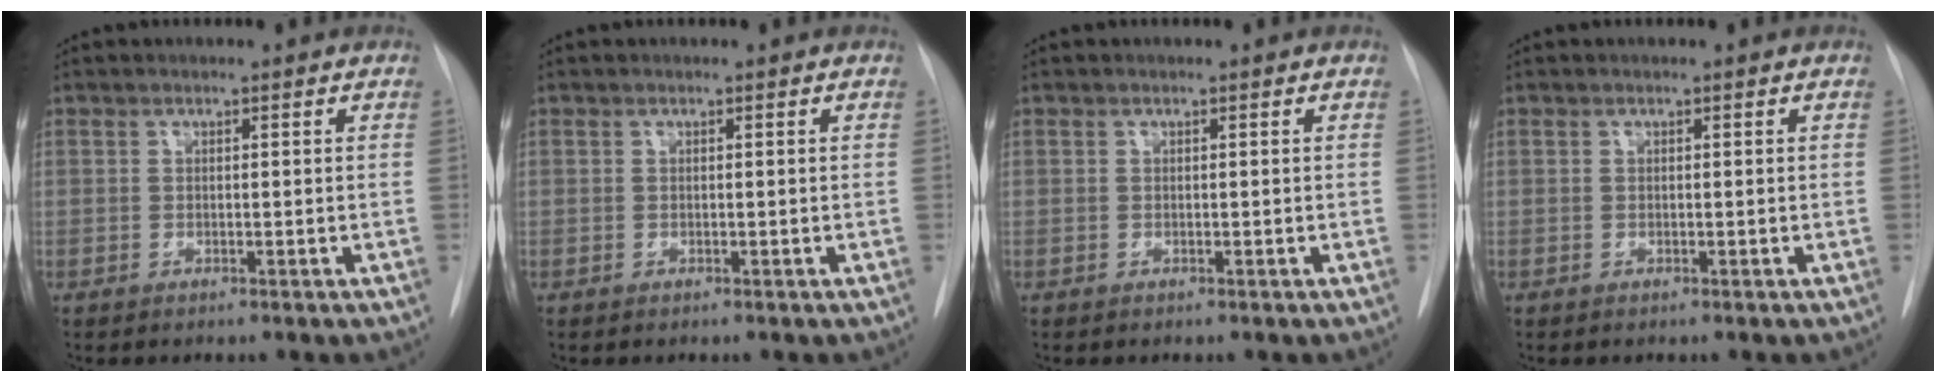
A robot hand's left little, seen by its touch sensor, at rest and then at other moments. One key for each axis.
{"total": 0.0}
{"total": 0.0}
{"total": 0.0}